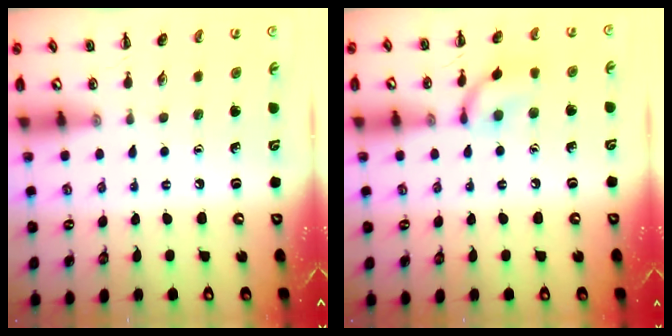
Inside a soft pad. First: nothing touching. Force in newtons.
{"total": 9.6, "press": 9.6, "slide": 0.4}